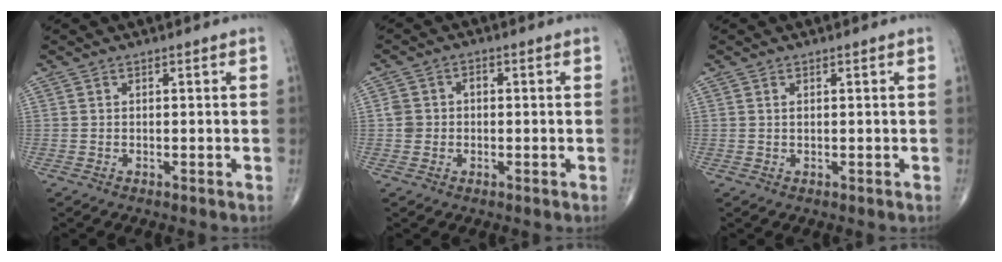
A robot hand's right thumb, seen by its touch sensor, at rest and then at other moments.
{"total": 3.4, "force": [-0.2, 3.0, 1.5], "torque": [-0.019, 0.015, -0.006]}
{"total": 0.5, "force": [0.2, 0.2, 0.4], "torque": [-0.008, 0.003, 0.005]}